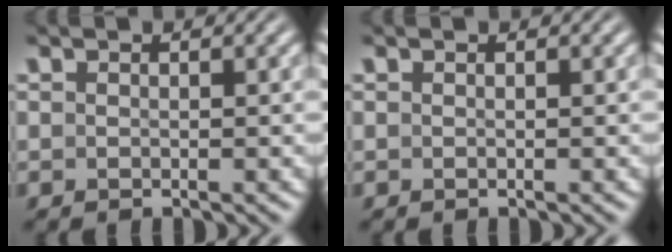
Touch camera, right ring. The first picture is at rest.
{"total": 0.0}